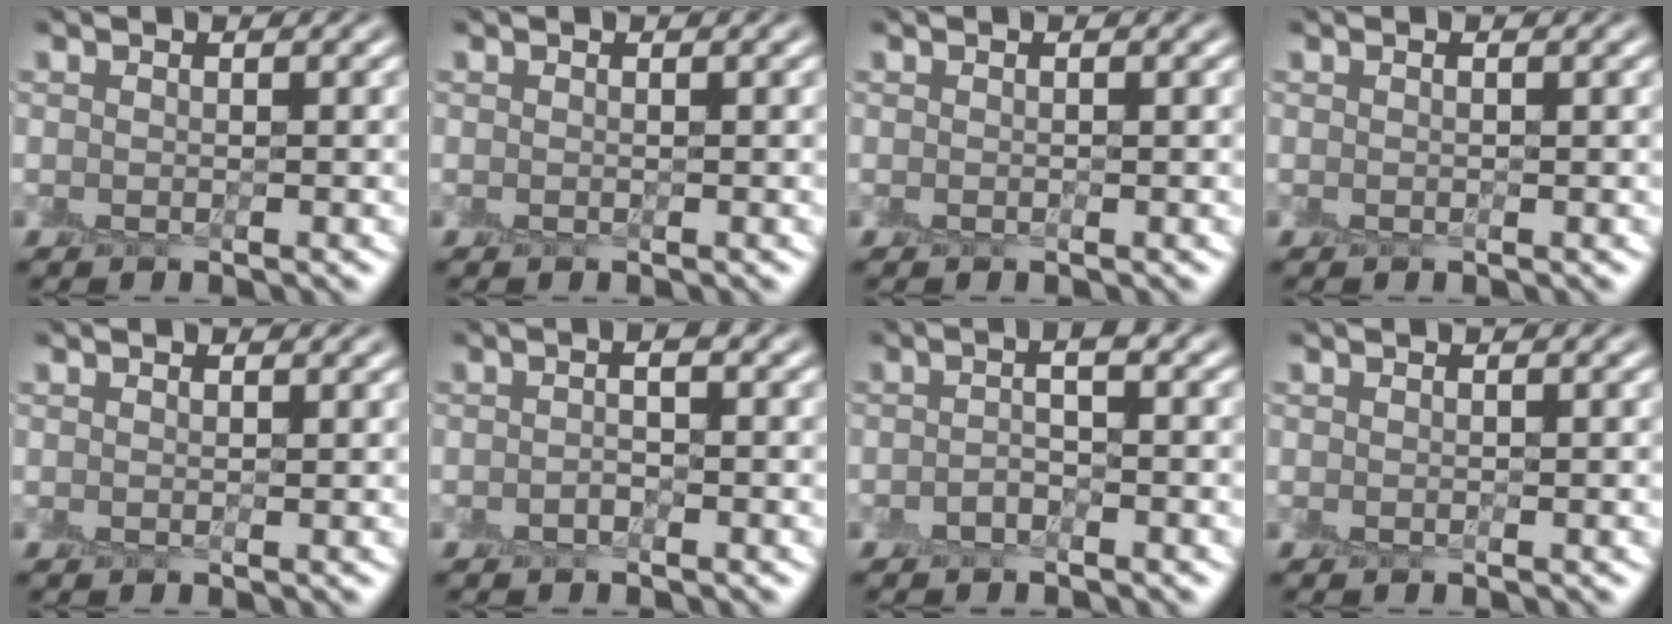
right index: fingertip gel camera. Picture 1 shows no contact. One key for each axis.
{"total": 0.0}
{"total": 0.0}
{"total": 0.0}
{"total": 0.6, "fx": 0.4, "fy": 0.3, "fz": 0.3, "tx": -0.001, "ty": 0.003, "tz": 0.006}
{"total": 0.8, "fx": -0.4, "fy": 0.2, "fz": 0.7, "tx": -0.016, "ty": 0.004, "tz": -0.010}
{"total": 1.3, "fx": -0.5, "fy": 0.3, "fz": 1.1, "tx": -0.024, "ty": 0.006, "tz": -0.015}
{"total": 0.0}